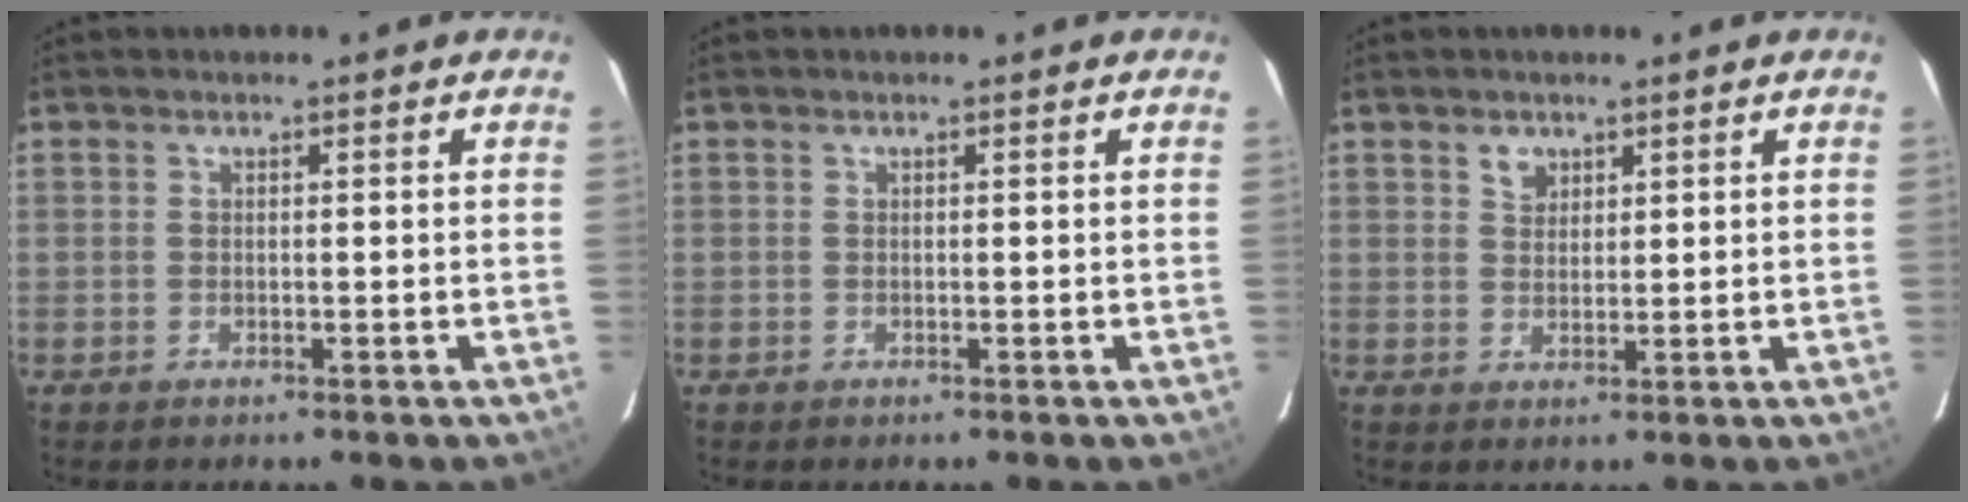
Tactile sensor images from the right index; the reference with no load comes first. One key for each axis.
{"total": 0.0}
{"total": 2.6, "fx": 1.5, "fy": 1.9, "fz": 0.8, "tx": -0.008, "ty": 0.007, "tz": 0.027}